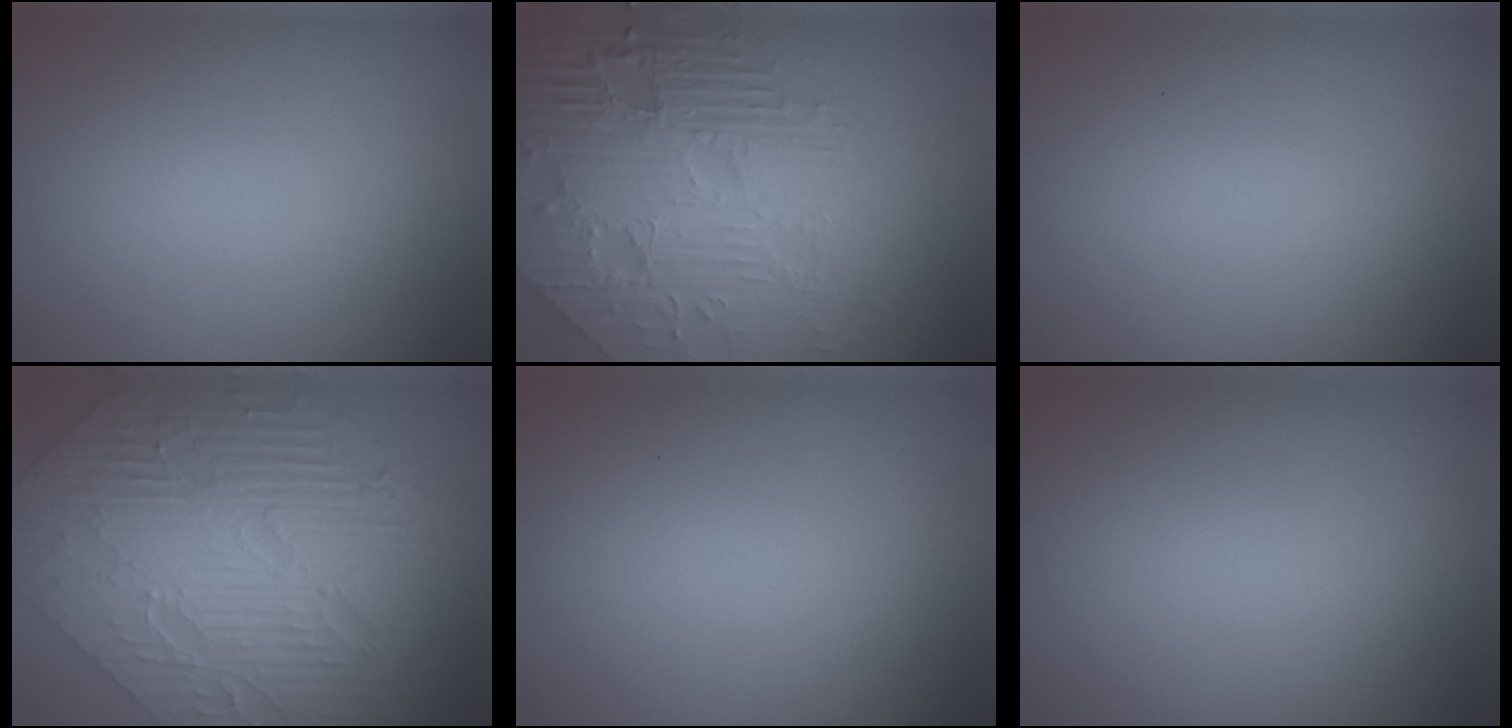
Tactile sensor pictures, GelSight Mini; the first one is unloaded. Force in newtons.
{"total": 8.7, "press": 6.2, "slide": 6.1}
{"total": 0.0}
{"total": 10.7, "press": 7.2, "slide": 7.9}
{"total": 0.0}
{"total": 0.0}